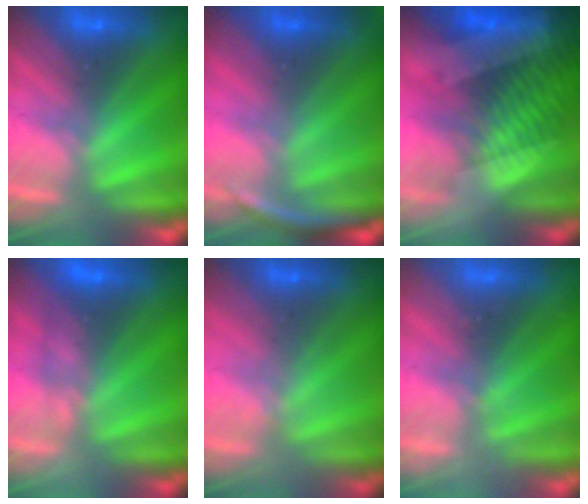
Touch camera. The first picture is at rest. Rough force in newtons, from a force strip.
{"total": 2.9}
{"total": 8.1}
{"total": 4.4}
{"total": 2.0}
{"total": 2.1}